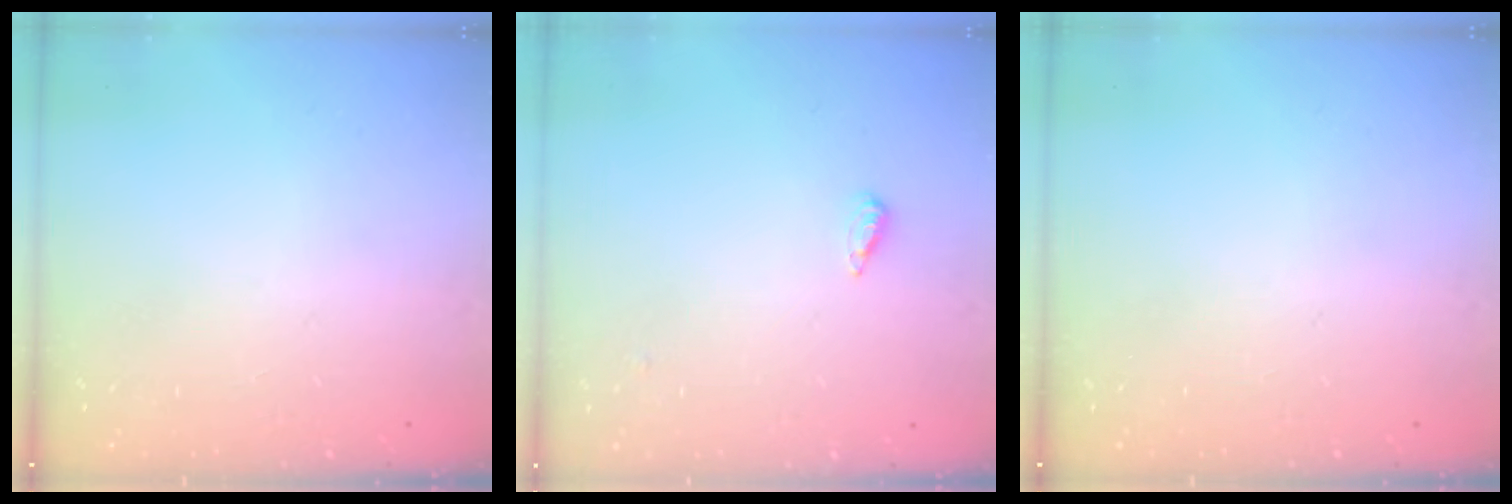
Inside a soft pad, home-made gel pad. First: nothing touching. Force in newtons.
{"total": 2.2, "press": 2.2, "slide": 0.5}
{"total": 0.0}